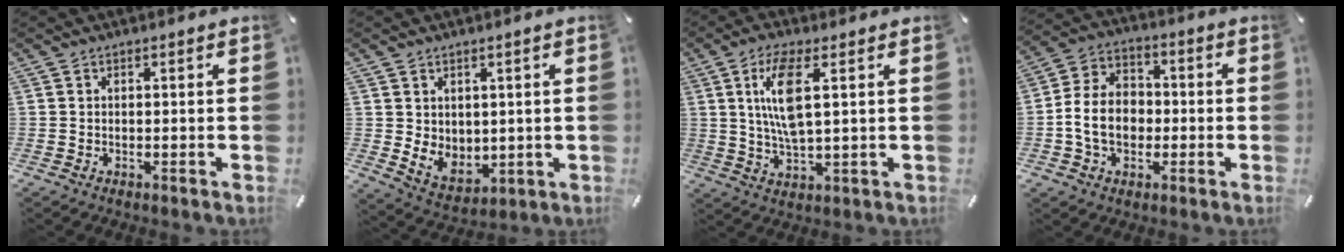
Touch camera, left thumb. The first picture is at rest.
{"total": 6.6, "force": [2.2, 5.9, 2.2], "torque": [-0.042, -0.021, 0.045]}
{"total": 10.2, "force": [2.7, 3.1, 9.4], "torque": [-0.196, -0.009, 0.040]}
{"total": 10.5, "force": [-1.9, 8.3, 6.1], "torque": [-0.145, 0.024, -0.035]}